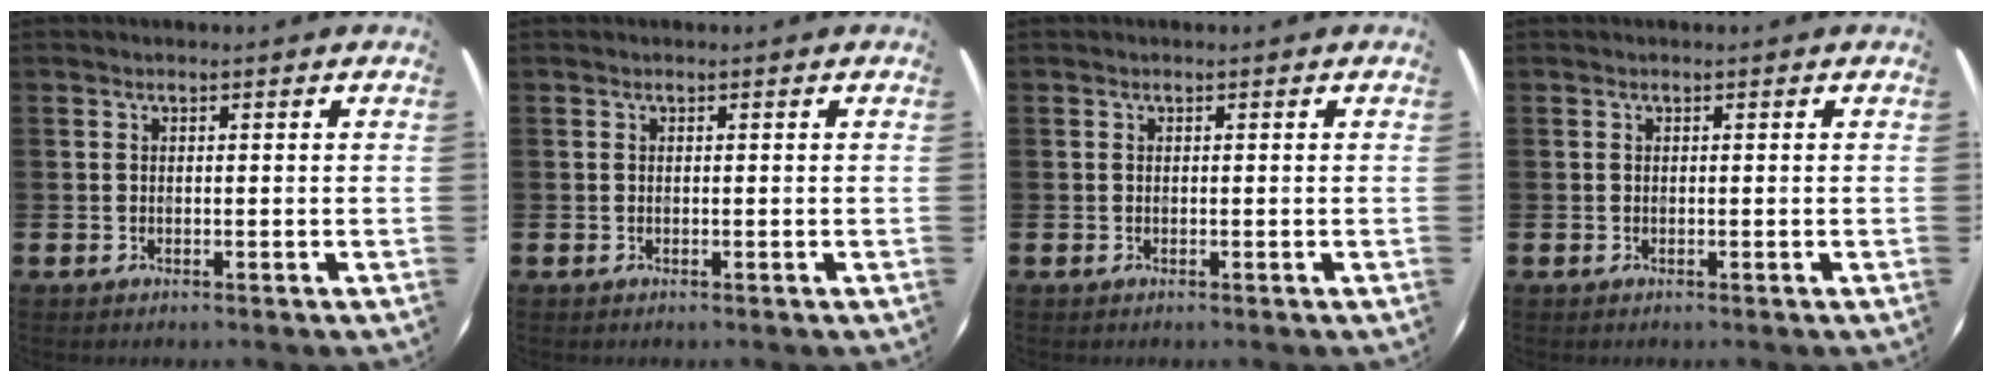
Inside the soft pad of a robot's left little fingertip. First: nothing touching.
{"total": 0.0}
{"total": 0.0}
{"total": 0.0}